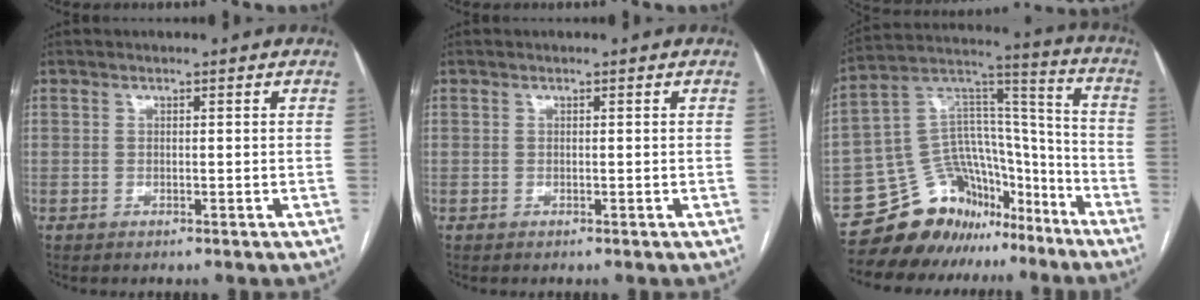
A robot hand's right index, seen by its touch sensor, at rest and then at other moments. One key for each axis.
{"total": 0.0}
{"total": 16.3, "fx": -12.8, "fy": 9.4, "fz": 3.9, "tx": -0.058, "ty": 0.095, "tz": -0.208}